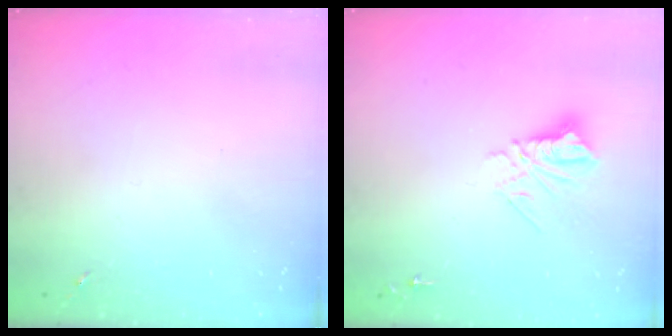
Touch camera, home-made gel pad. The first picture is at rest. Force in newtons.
{"total": 10.4, "press": 10.4, "slide": 0.9}